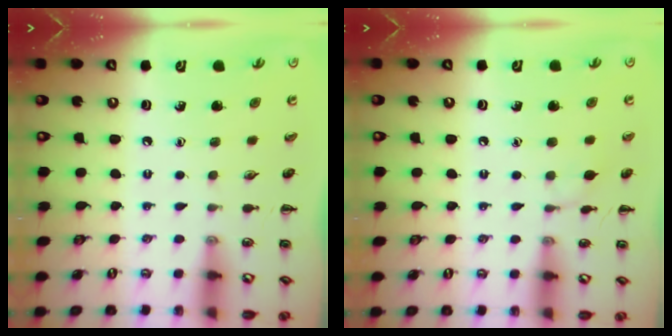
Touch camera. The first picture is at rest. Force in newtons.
{"total": 5.4, "press": 5.1, "slide": 1.8}